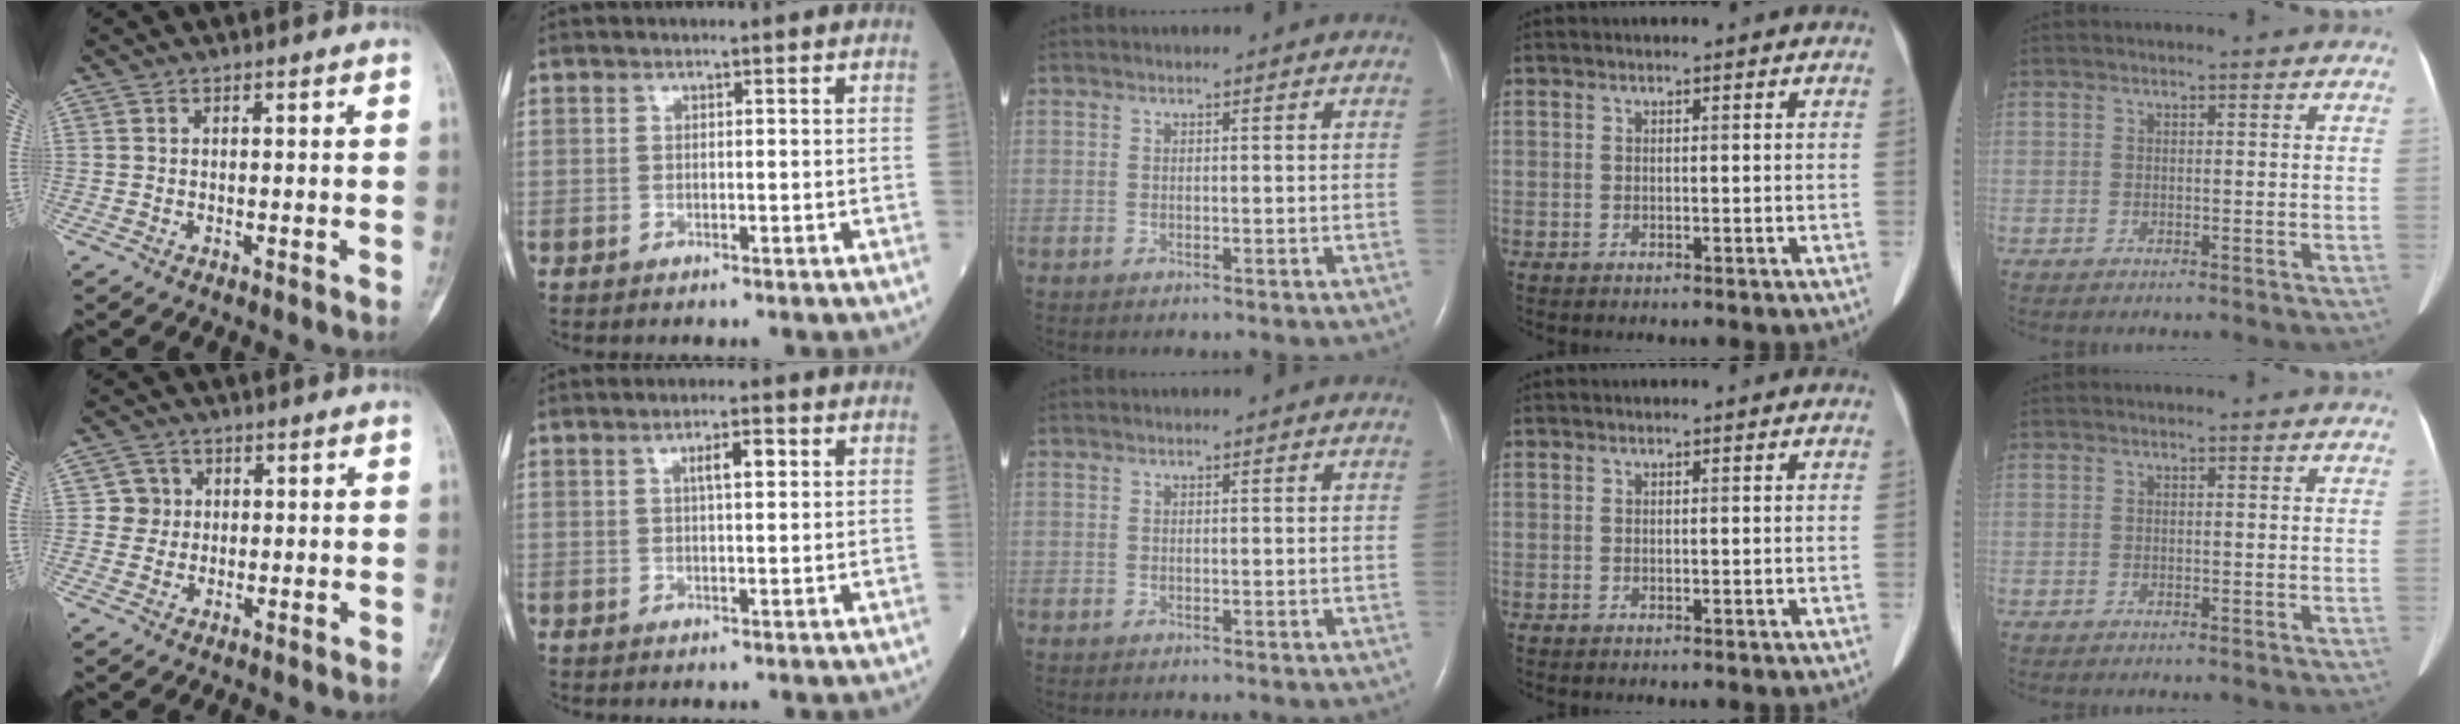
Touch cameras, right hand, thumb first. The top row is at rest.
{"thumb": {"total": 3.4, "force": [0.5, 3.4, 0.1], "torque": [0.026, 0.006, 0.001]}, "index": {"total": 3.3, "force": [1.1, 0.7, 3.0], "torque": [-0.052, 0.005, 0.018]}}